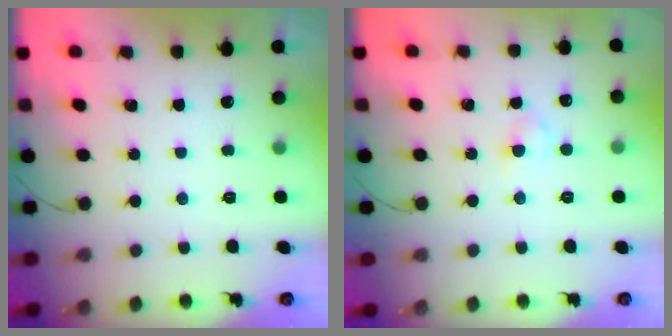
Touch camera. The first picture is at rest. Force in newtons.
{"total": 2.7, "press": 2.4, "slide": 1.1}